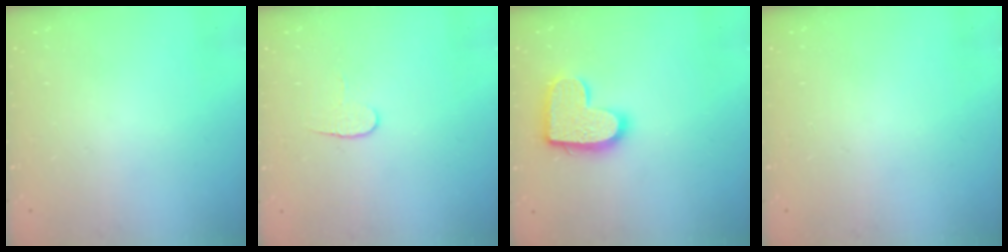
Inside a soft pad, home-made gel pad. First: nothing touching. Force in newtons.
{"total": 5.3, "press": 5.3, "slide": 0.5}
{"total": 14.6, "press": 14.6, "slide": 0.9}
{"total": 0.0}